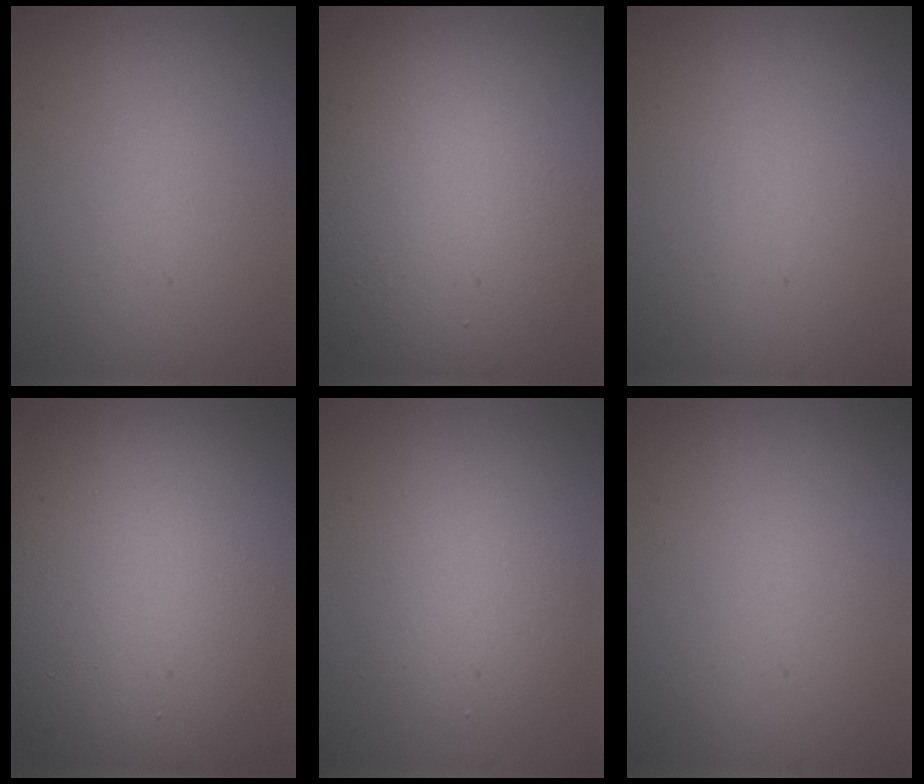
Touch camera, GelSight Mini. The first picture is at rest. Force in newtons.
{"total": 17.0, "press": 17.0, "slide": 1.0}
{"total": 0.0}
{"total": 16.1, "press": 16.1, "slide": 0.6}
{"total": 3.8, "press": 3.8, "slide": 0.2}
{"total": 0.0}